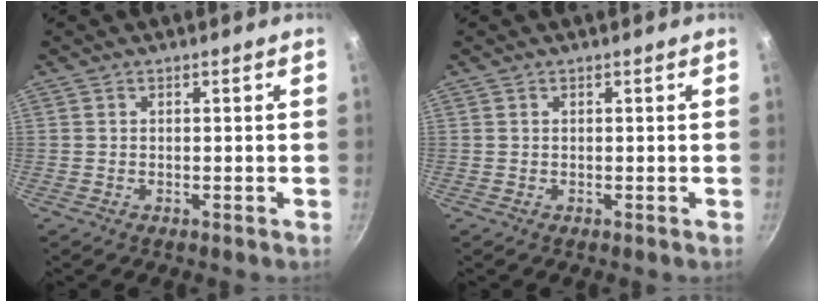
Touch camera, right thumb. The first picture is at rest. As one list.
[{"total": 0.0}]